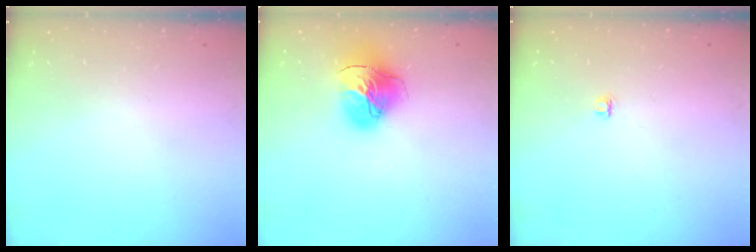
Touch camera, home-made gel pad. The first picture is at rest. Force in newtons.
{"total": 16.2, "press": 16.1, "slide": 1.6}
{"total": 3.8, "press": 3.8, "slide": 0.5}